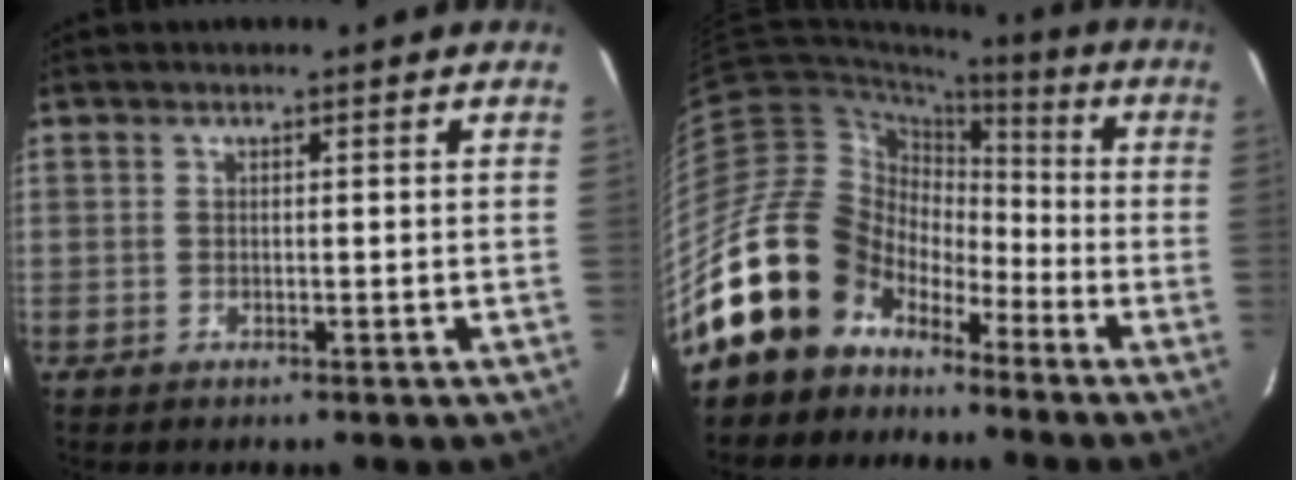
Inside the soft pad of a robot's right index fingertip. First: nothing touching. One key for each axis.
{"total": 17.3, "fx": -10.4, "fy": 12.5, "fz": 5.8, "tx": -0.129, "ty": 0.036, "tz": -0.180}